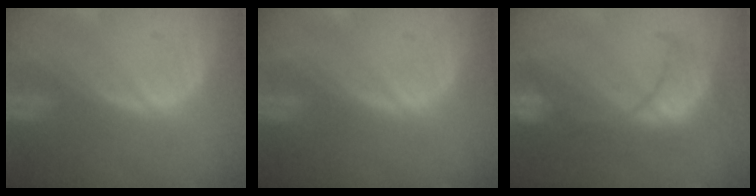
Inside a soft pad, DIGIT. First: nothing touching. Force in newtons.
{"total": 0.0}
{"total": 7.9, "press": 7.7, "slide": 1.6}